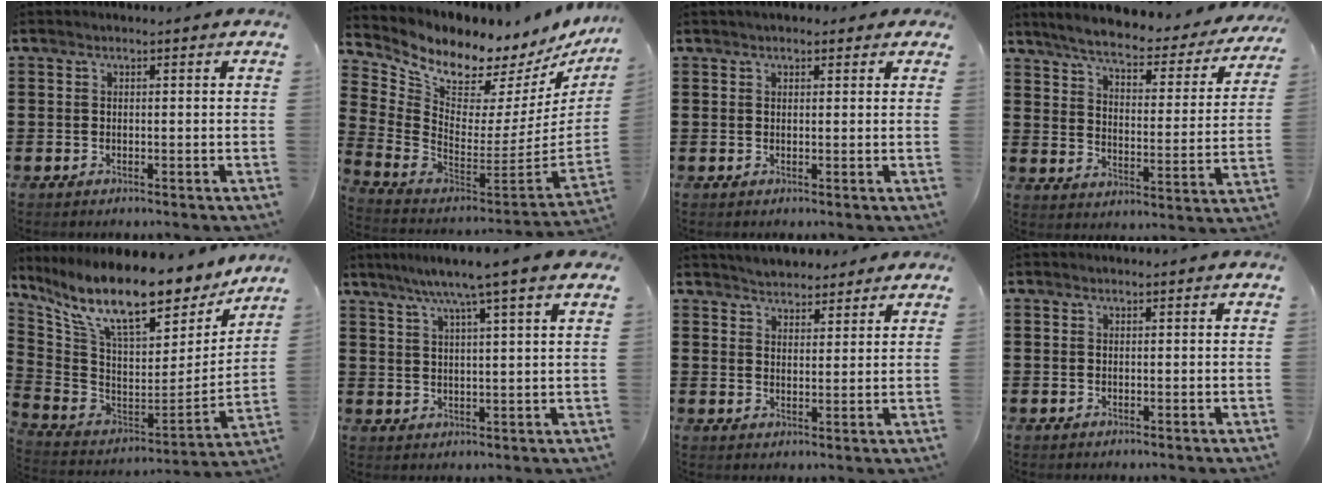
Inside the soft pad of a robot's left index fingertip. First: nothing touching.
{"total": 7.0, "force": [6.7, 1.3, 1.7], "torque": [-0.076, -0.078, 0.111]}
{"total": 1.5, "force": [1.2, 0.8, 0.6], "torque": [-0.014, 0.008, 0.021]}
{"total": 5.3, "force": [4.7, 0.7, 2.5], "torque": [-0.072, -0.030, 0.074]}
{"total": 14.6, "force": [10.6, 3.8, 9.3], "torque": [-0.207, -0.076, 0.182]}
{"total": 6.2, "force": [4.5, -0.7, 4.2], "torque": [-0.094, -0.009, 0.075]}
{"total": 3.4, "force": [3.2, 1.2, -0.2], "torque": [-0.009, -0.002, 0.060]}
{"total": 0.0}